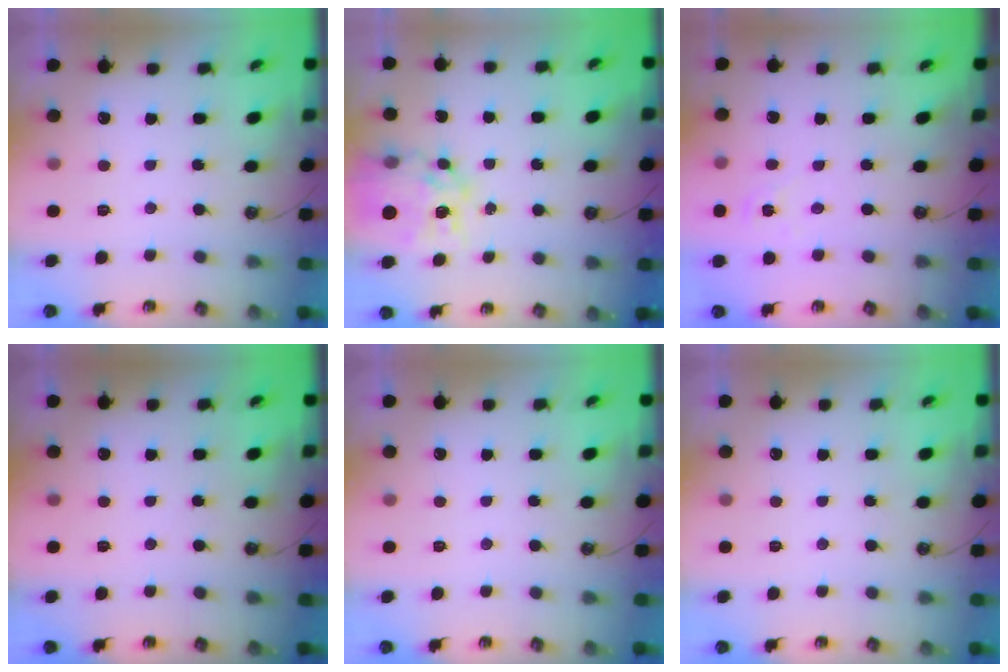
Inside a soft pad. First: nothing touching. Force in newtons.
{"total": 14.1, "press": 14.0, "slide": 1.5}
{"total": 1.4, "press": 1.4, "slide": 0.2}
{"total": 0.0}
{"total": 0.0}
{"total": 0.0}